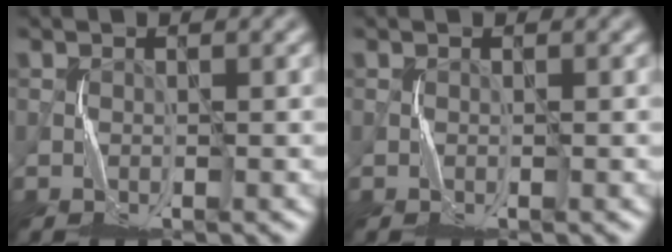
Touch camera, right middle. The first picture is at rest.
{"total": 0.0}